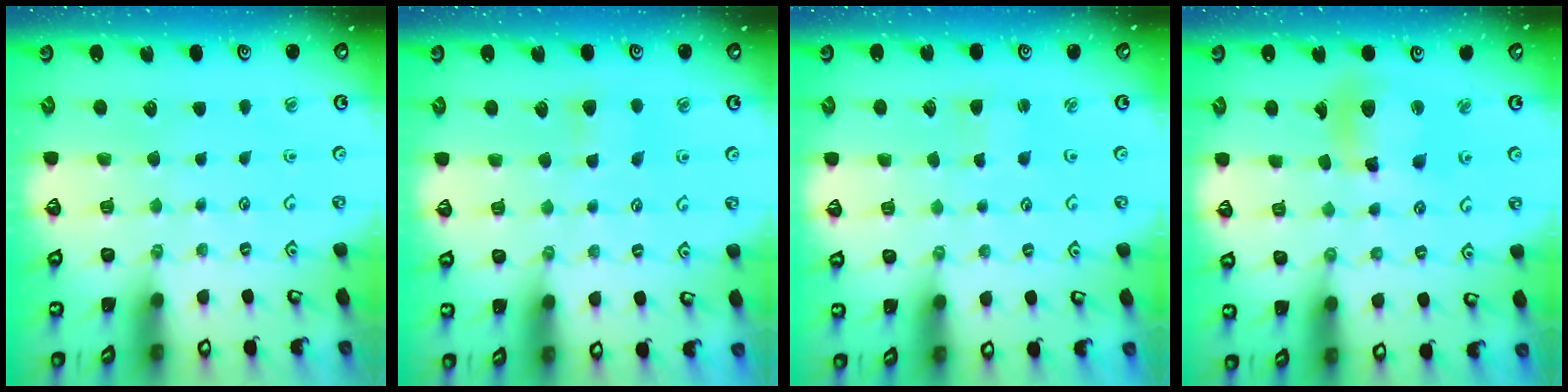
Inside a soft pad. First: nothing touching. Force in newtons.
{"total": 4.5, "press": 4.5, "slide": 0.7}
{"total": 1.5, "press": 1.4, "slide": 0.2}
{"total": 11.8, "press": 11.5, "slide": 2.5}